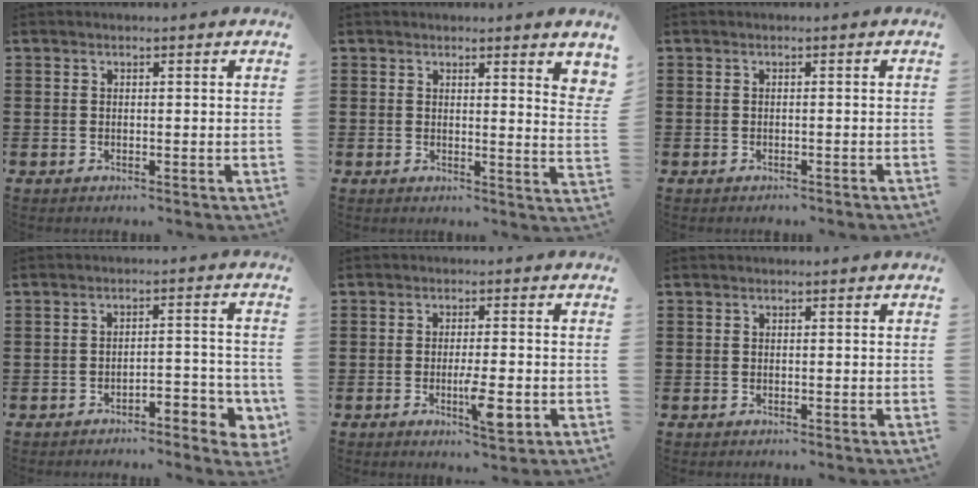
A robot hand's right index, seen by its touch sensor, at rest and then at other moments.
{"total": 2.2, "force": [1.9, -0.1, 1.1], "torque": [-0.022, -0.004, 0.033]}
{"total": 0.6, "force": [-0.5, 0.0, 0.2], "torque": [-0.005, -0.003, -0.010]}
{"total": 3.5, "force": [-2.7, 0.9, 2.0], "torque": [-0.036, 0.010, -0.054]}
{"total": 5.9, "force": [-1.8, 1.3, 5.5], "torque": [-0.093, -0.008, -0.028]}
{"total": 0.0}